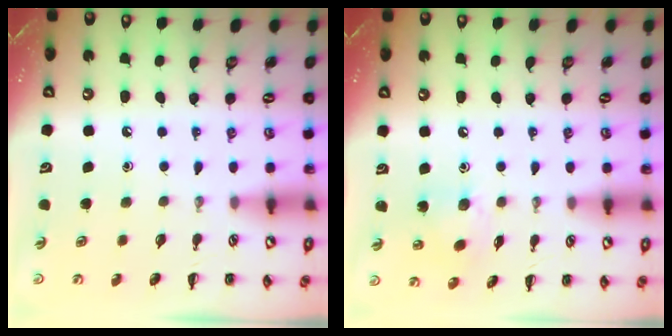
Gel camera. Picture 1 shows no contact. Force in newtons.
{"total": 7.0, "press": 6.9, "slide": 0.6}